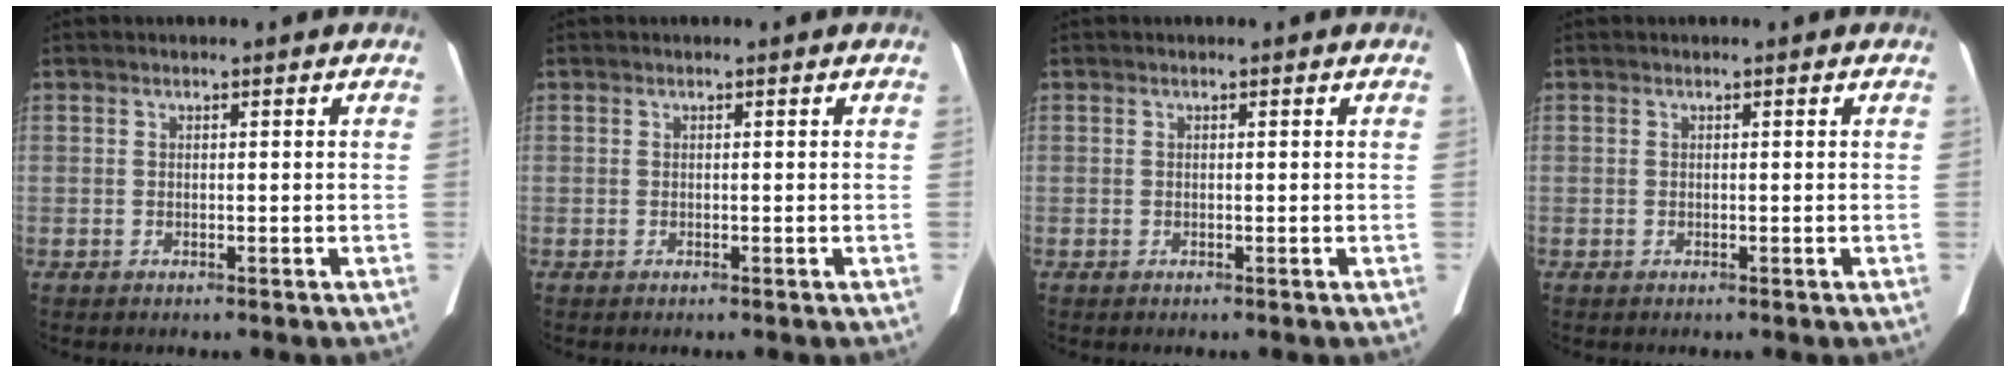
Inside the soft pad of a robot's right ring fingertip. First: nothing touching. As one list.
[{"total": 0.0}, {"total": 0.0}, {"total": 0.0}]